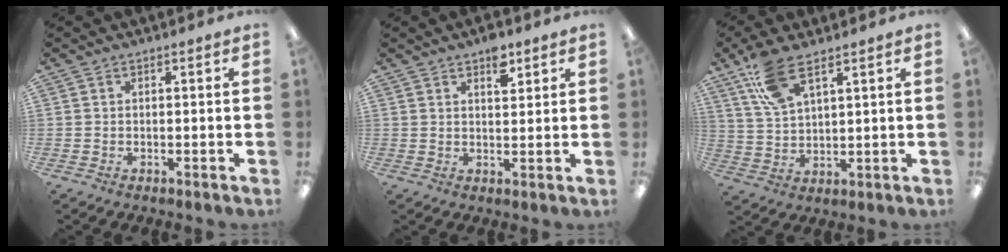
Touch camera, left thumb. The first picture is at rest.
{"total": 5.1, "force": [3.4, 2.4, 2.9], "torque": [-0.023, -0.021, 0.053]}
{"total": 10.1, "force": [6.7, 4.0, 6.4], "torque": [-0.130, -0.017, 0.126]}